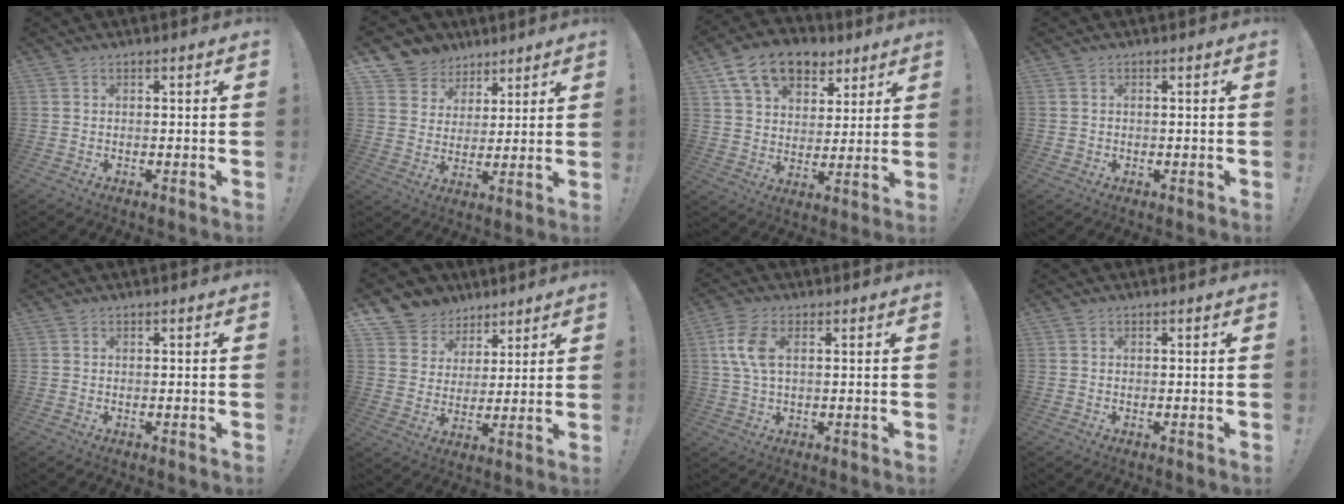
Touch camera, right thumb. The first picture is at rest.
{"total": 8.5, "force": [5.0, 6.8, 0.6], "torque": [-0.008, -0.041, 0.103]}
{"total": 15.4, "force": [9.0, 10.2, 7.3], "torque": [-0.117, -0.044, 0.169]}
{"total": 0.9, "force": [0.0, 0.9, 0.1], "torque": [0.003, 0.001, -0.001]}
{"total": 0.0}
{"total": 9.0, "force": [5.4, 7.2, 0.9], "torque": [-0.013, -0.046, 0.109]}
{"total": 8.2, "force": [2.0, 4.2, 6.7], "torque": [-0.137, -0.001, 0.036]}
{"total": 0.0}